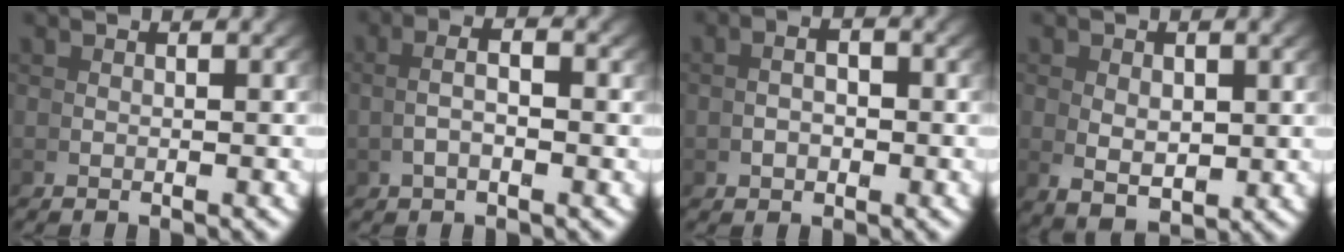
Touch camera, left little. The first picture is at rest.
{"total": 2.8, "force": [0.4, 0.9, 2.6], "torque": [-0.042, 0.005, 0.008]}
{"total": 1.8, "force": [-0.1, 1.0, 1.6], "torque": [-0.018, 0.003, -0.004]}
{"total": 3.6, "force": [-0.5, 2.1, 2.9], "torque": [-0.061, -0.032, 0.016]}